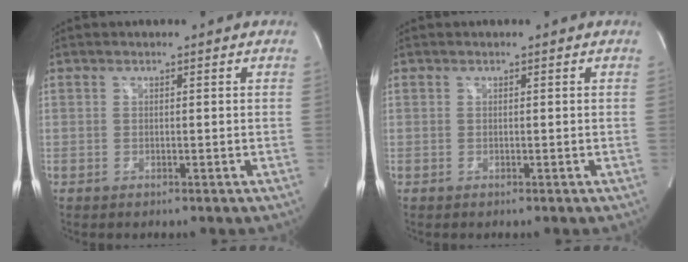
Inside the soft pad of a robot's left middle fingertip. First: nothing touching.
{"total": 0.0}